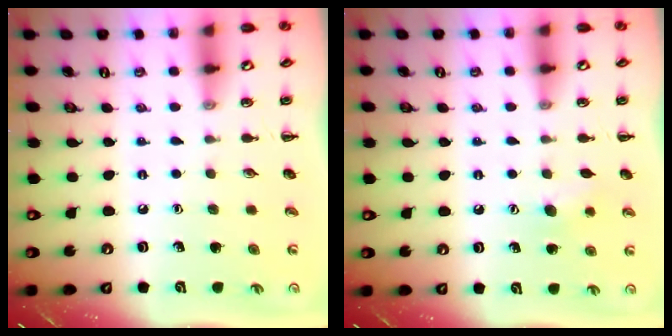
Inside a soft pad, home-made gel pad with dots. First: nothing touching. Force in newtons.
{"total": 7.0, "press": 6.7, "slide": 1.9}